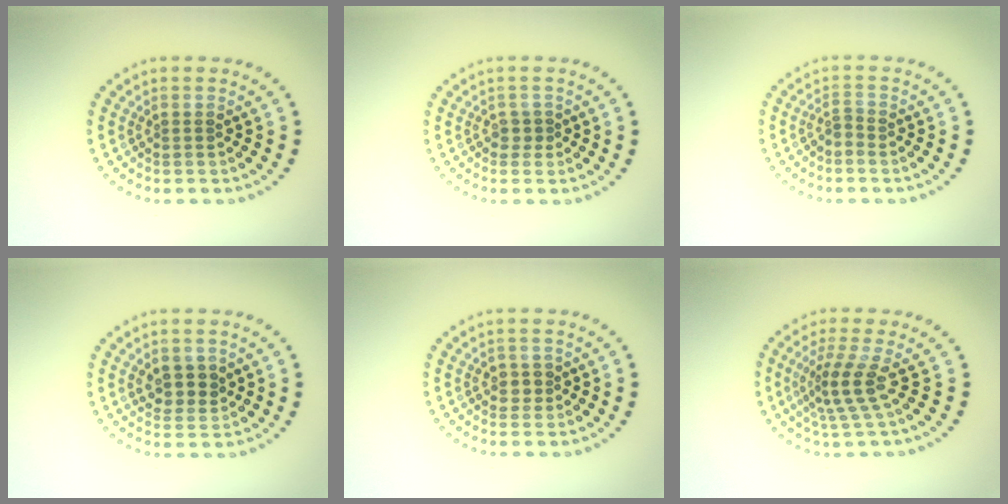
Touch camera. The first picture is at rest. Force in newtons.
{"total": 0.7, "press": 0.5, "slide": 0.5}
{"total": 1.0, "press": 0.4, "slide": 0.9}
{"total": 2.7, "press": 2.5, "slide": 0.9}
{"total": 1.3, "press": 1.1, "slide": 0.6}
{"total": 3.4, "press": 2.4, "slide": 2.5}